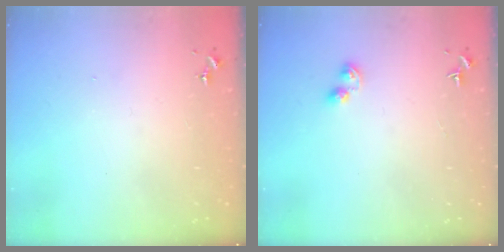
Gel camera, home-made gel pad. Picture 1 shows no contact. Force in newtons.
{"total": 4.9, "press": 4.9, "slide": 0.6}